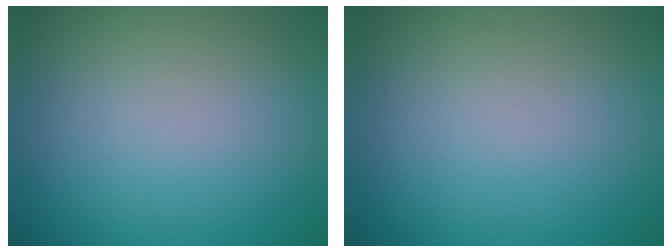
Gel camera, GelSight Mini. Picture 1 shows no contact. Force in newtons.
{"total": 0.0}